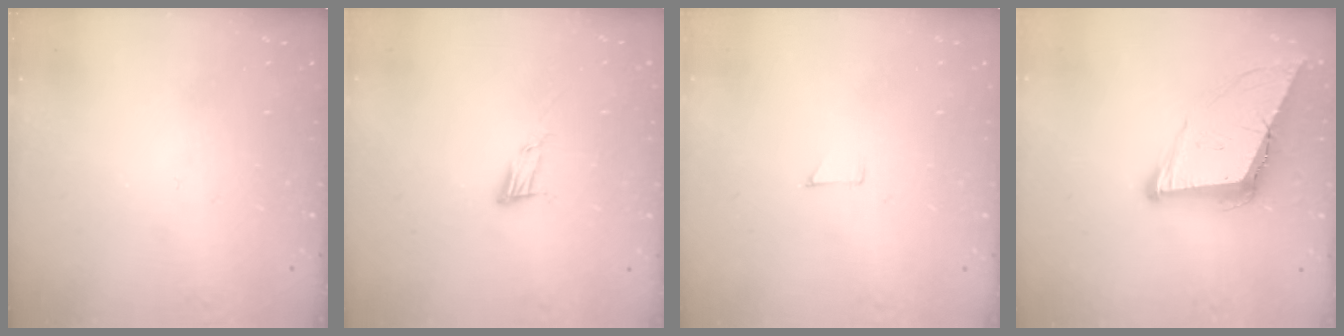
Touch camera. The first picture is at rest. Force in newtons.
{"total": 6.9, "press": 6.8, "slide": 1.2}
{"total": 3.8, "press": 3.8, "slide": 0.3}
{"total": 10.9, "press": 10.3, "slide": 3.6}